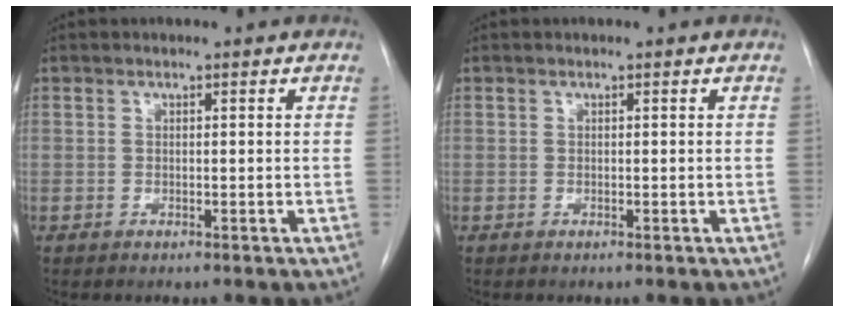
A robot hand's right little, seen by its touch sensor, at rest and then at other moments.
{"total": 0.0}